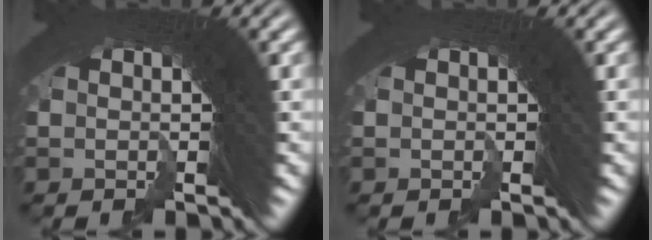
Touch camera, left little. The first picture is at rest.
{"total": 0.0}